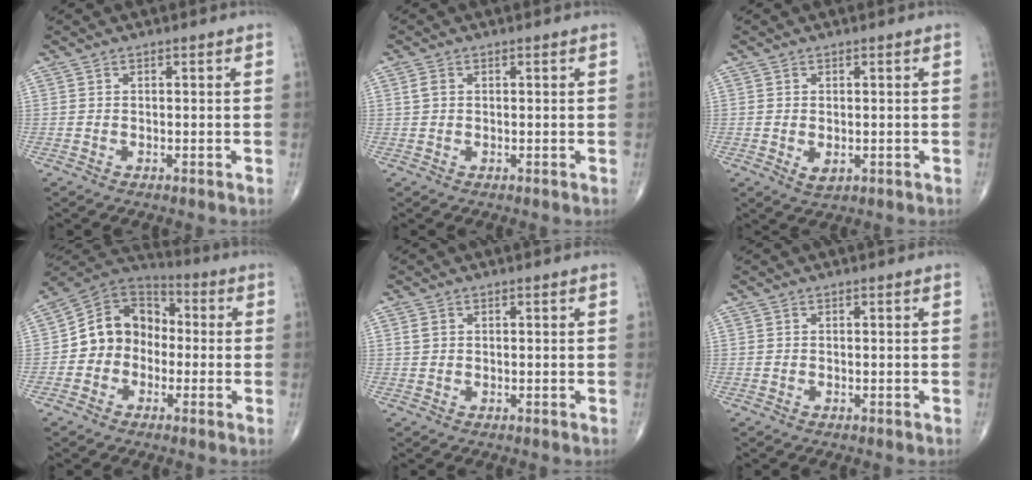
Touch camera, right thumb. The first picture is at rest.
{"total": 1.5, "force": [0.4, 1.1, 1.0], "torque": [-0.022, 0.005, 0.009]}
{"total": 2.2, "force": [-0.3, 1.4, 1.7], "torque": [-0.024, -0.004, 0.001]}
{"total": 11.9, "force": [-1.3, 10.0, 6.3], "torque": [-0.074, 0.041, -0.039]}
{"total": 1.3, "force": [0.4, 1.0, 0.7], "torque": [-0.014, 0.004, 0.010]}
{"total": 0.0}